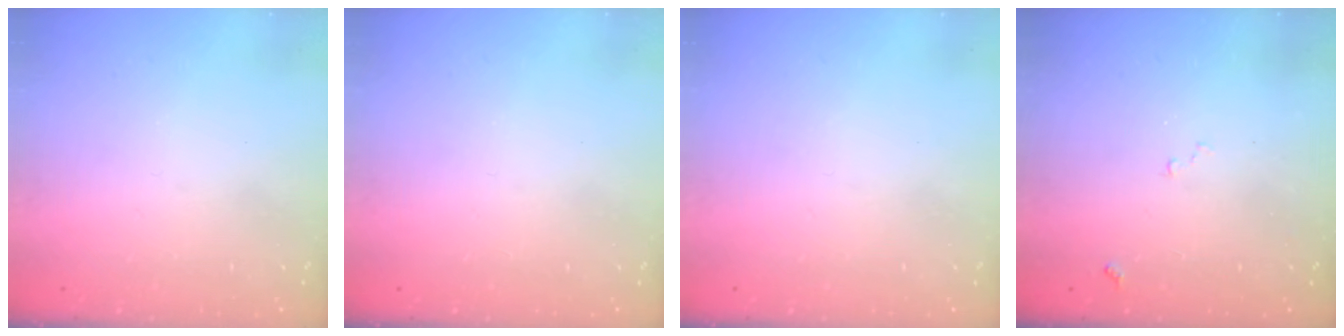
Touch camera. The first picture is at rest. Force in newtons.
{"total": 0.0}
{"total": 0.0}
{"total": 7.4, "press": 7.4, "slide": 0.9}